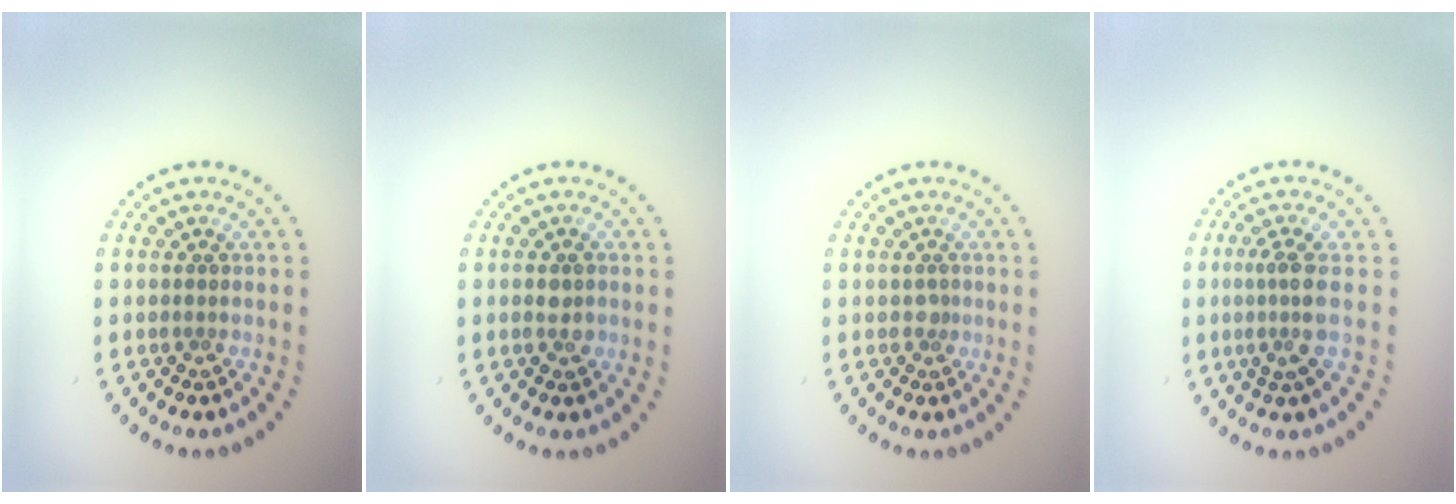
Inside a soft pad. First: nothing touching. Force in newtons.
{"total": 1.4, "press": 1.4, "slide": 0.3}
{"total": 0.7, "press": 0.5, "slide": 0.5}
{"total": 2.6, "press": 2.0, "slide": 1.7}